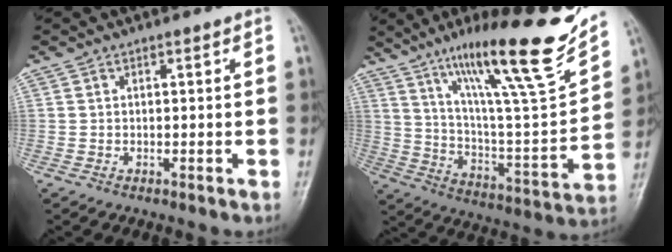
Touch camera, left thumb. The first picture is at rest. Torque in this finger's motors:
{"motor_torque": [0.37, 0.30, 1.49, -1.28, 0.29]}